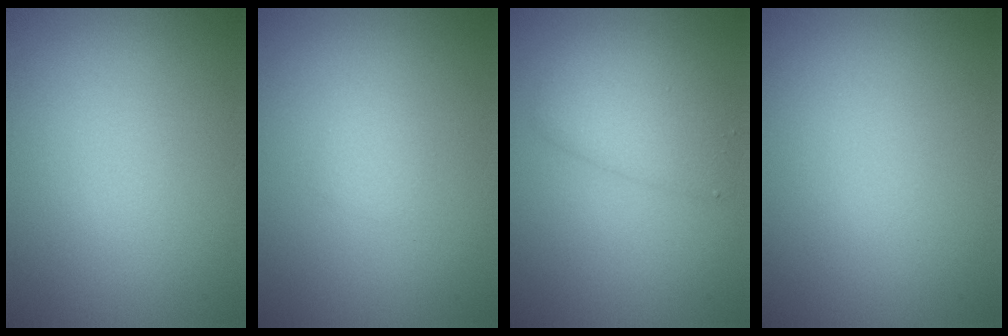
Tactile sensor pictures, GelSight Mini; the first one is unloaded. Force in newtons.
{"total": 0.8, "press": 0.8, "slide": 0.1}
{"total": 3.0, "press": 3.0, "slide": 0.1}
{"total": 0.0}